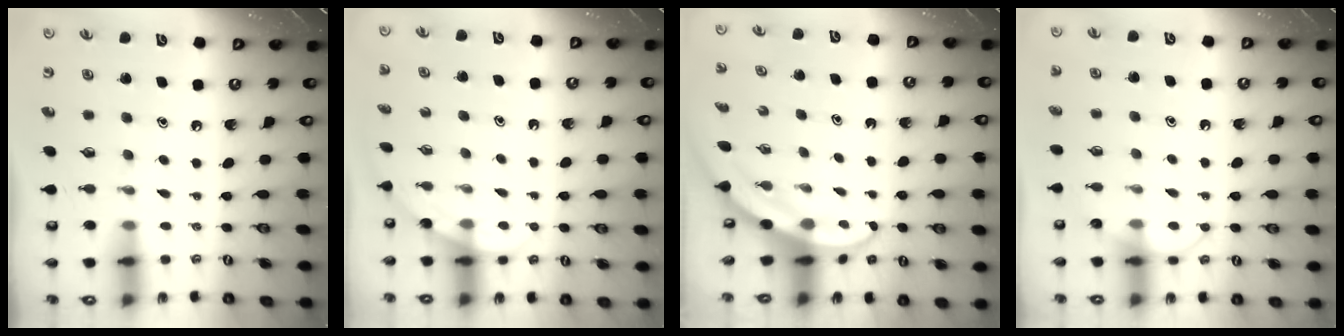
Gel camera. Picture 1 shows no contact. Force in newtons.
{"total": 3.3, "press": 3.3, "slide": 0.2}
{"total": 3.3, "press": 3.3, "slide": 0.1}
{"total": 6.5, "press": 6.5, "slide": 0.5}